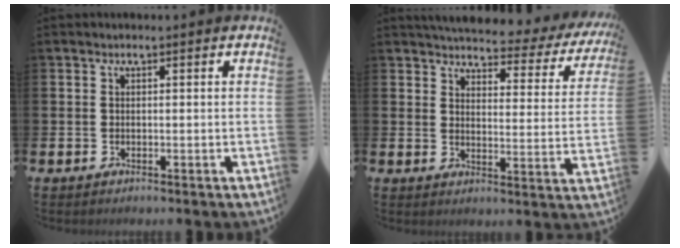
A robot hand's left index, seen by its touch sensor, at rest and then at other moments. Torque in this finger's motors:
{"motor_torque": [1.08, -1.06, 0.48, 0.11]}